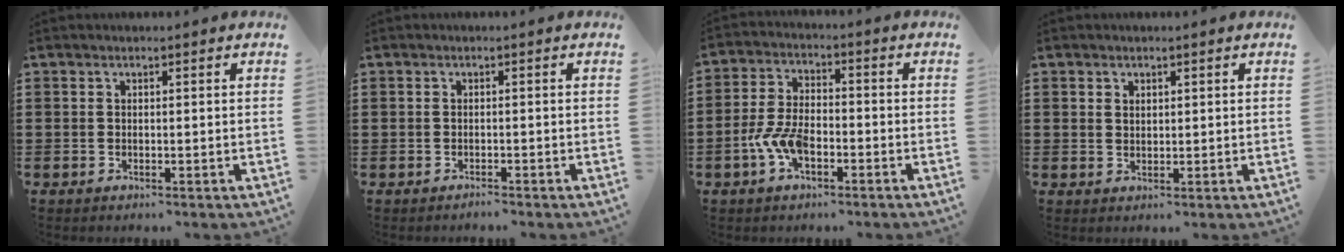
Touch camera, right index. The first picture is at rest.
{"total": 0.8, "force": [-0.7, 0.2, -0.1], "torque": [0.000, 0.004, -0.017]}
{"total": 6.4, "force": [-2.7, 3.1, 5.0], "torque": [-0.126, -0.006, -0.056]}
{"total": 1.3, "force": [1.0, 0.8, 0.2], "torque": [-0.006, 0.002, 0.020]}